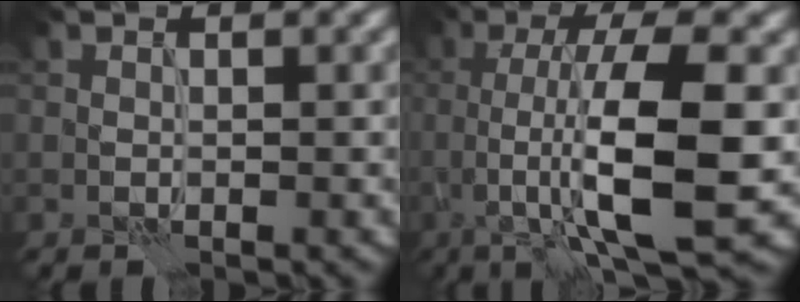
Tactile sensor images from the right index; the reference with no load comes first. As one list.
[{"total": 10.8, "force": [-1.4, 3.1, 10.2], "torque": [-0.159, 0.000, -0.024]}]